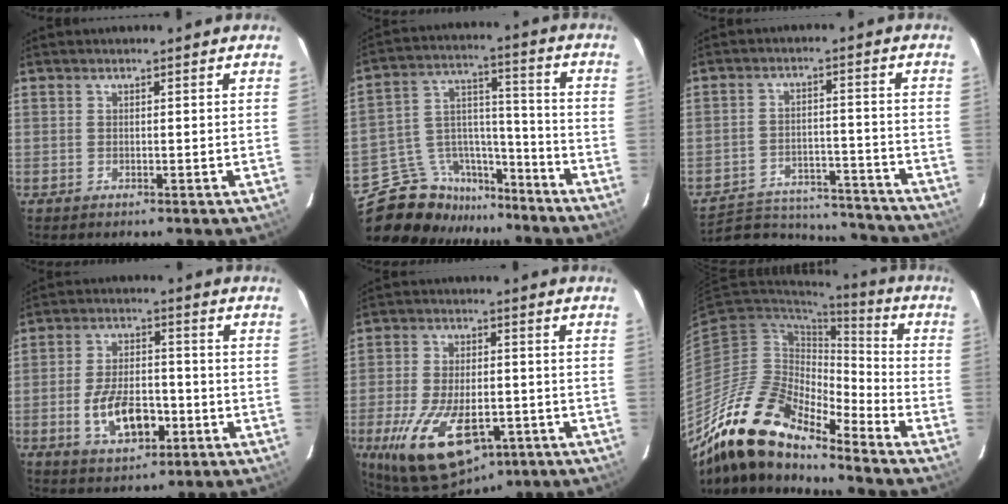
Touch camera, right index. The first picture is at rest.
{"total": 17.5, "force": [-14.1, 9.2, 4.6], "torque": [-0.116, 0.065, -0.221]}
{"total": 19.6, "force": [-18.0, 6.1, 4.8], "torque": [-0.106, 0.025, -0.231]}
{"total": 10.5, "force": [-3.6, 5.5, 8.3], "torque": [-0.166, 0.002, -0.050]}
{"total": 17.9, "force": [-8.3, 9.0, 13.1], "torque": [-0.264, -0.028, -0.126]}
{"total": 18.5, "force": [-15.4, 4.7, 9.1], "torque": [-0.152, -0.013, -0.304]}